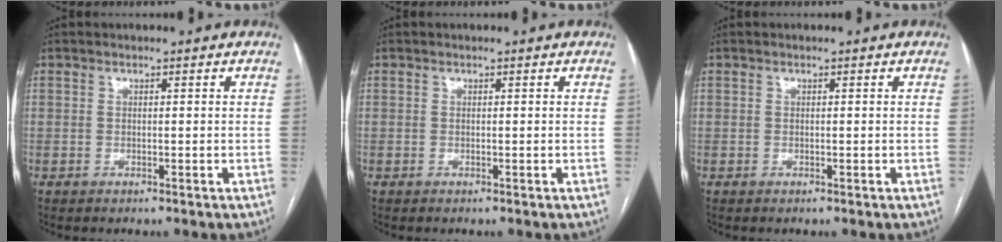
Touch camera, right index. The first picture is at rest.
{"total": 0.0}
{"total": 0.0}